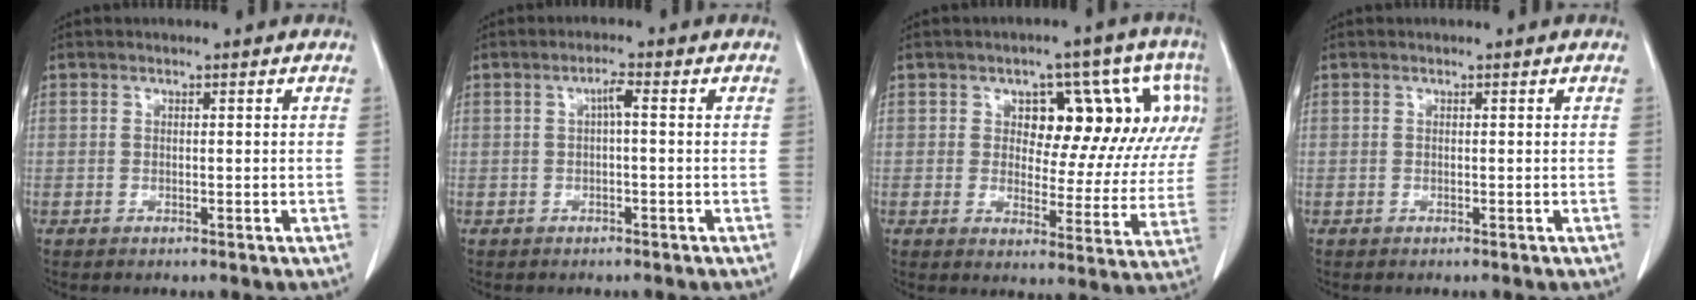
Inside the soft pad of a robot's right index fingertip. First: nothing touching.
{"total": 1.9, "force": [0.2, 0.3, 1.8], "torque": [-0.032, 0.004, 0.002]}
{"total": 15.7, "force": [4.9, 8.0, 12.5], "torque": [-0.136, 0.029, 0.063]}
{"total": 0.0}